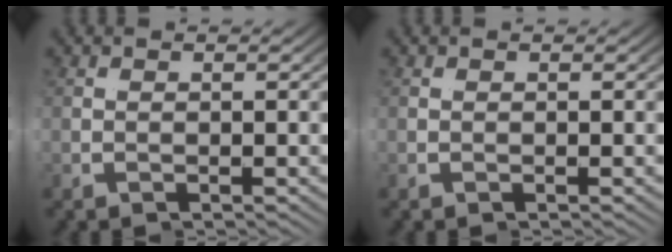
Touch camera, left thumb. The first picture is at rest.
{"total": 0.0}